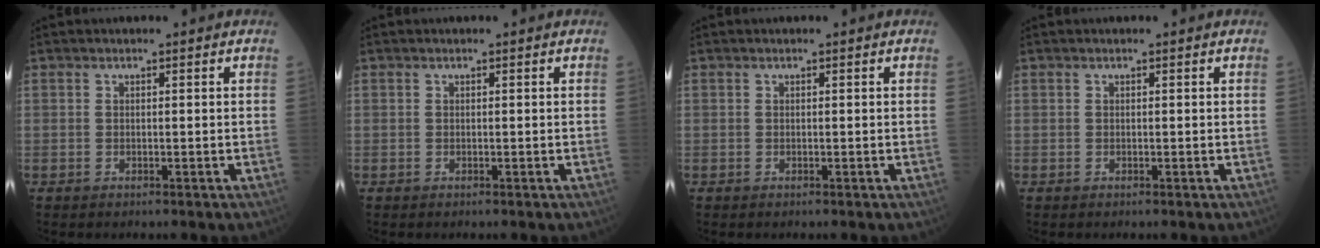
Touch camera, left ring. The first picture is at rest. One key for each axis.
{"total": 0.0}
{"total": 0.0}
{"total": 0.0}